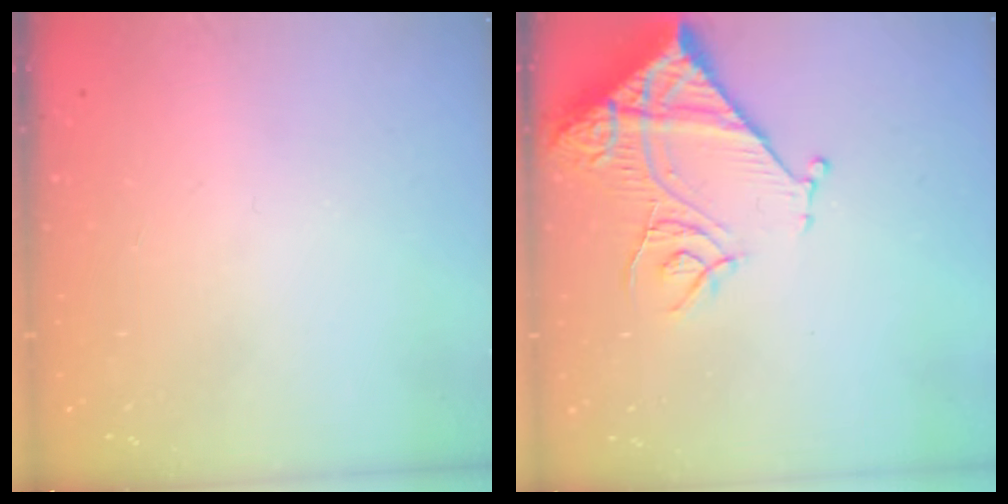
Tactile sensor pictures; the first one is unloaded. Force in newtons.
{"total": 14.9, "press": 14.8, "slide": 1.6}